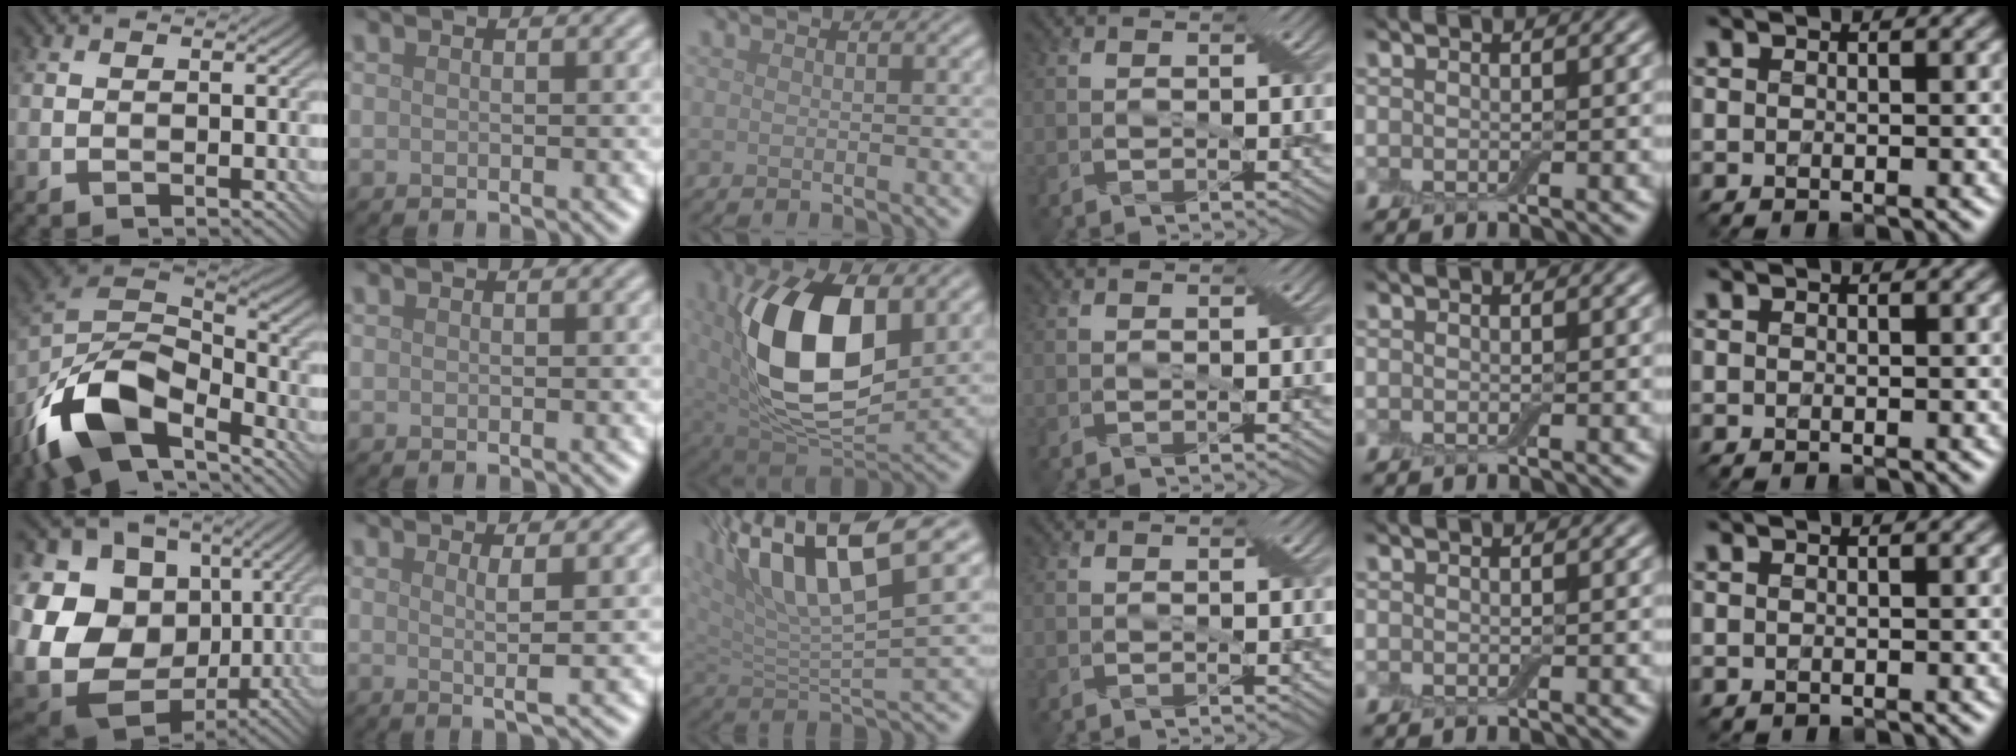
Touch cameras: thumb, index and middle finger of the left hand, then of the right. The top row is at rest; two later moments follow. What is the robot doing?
{"motion": "cut", "object": "aluminum foil"}